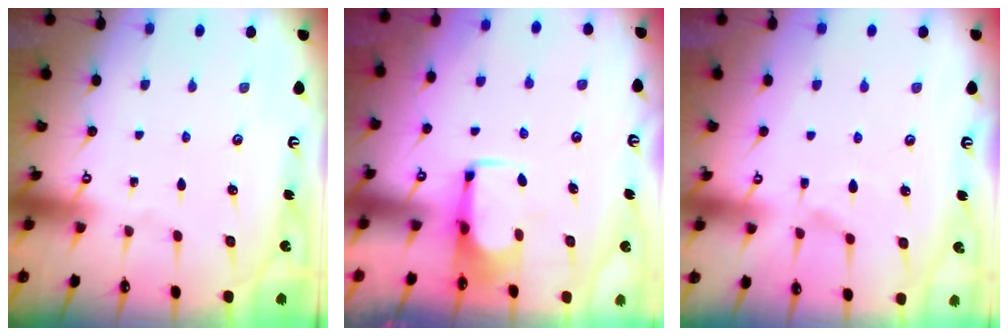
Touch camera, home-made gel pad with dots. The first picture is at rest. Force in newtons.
{"total": 1.4, "press": 1.3, "slide": 0.6}
{"total": 1.5, "press": 0.9, "slide": 1.2}